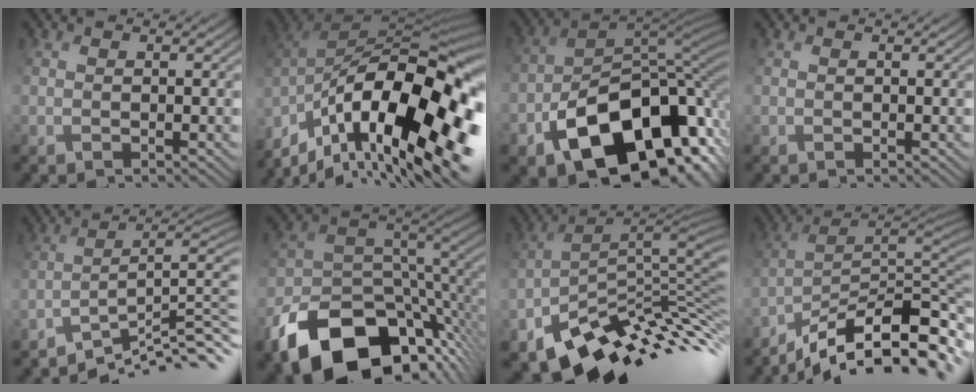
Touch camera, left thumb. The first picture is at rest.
{"total": 18.5, "force": [-9.5, 7.5, 14.0], "torque": [-0.268, -0.002, -0.155]}
{"total": 16.0, "force": [-8.0, 9.5, 10.0], "torque": [-0.153, -0.033, -0.124]}
{"total": 0.0}
{"total": 9.4, "force": [-6.8, 1.6, 6.3], "torque": [-0.088, 0.006, -0.107]}
{"total": 16.4, "force": [-9.4, 10.2, 8.9], "torque": [-0.196, -0.037, -0.139]}
{"total": 12.5, "force": [-7.0, 5.3, 8.9], "torque": [-0.159, -0.011, -0.110]}
{"total": 13.7, "force": [-10.8, 3.1, 7.9], "torque": [-0.136, 0.010, -0.171]}